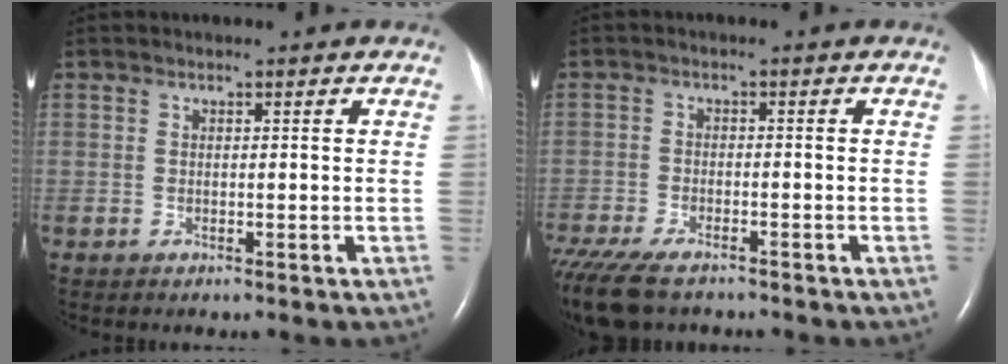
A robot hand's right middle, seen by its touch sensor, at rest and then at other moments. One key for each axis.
{"total": 11.7, "fx": -9.1, "fy": 3.8, "fz": 6.2, "tx": -0.134, "ty": -0.024, "tz": -0.147}